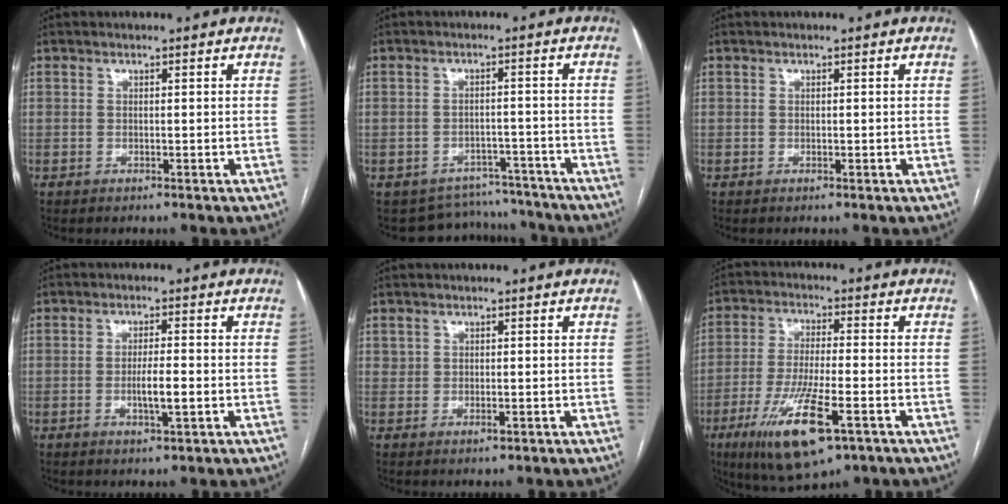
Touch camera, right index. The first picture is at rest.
{"total": 8.0, "force": [-7.3, 3.3, -0.8], "torque": [0.019, 0.028, -0.092]}
{"total": 0.0}
{"total": 4.1, "force": [-1.0, 0.5, 4.0], "torque": [-0.072, -0.004, -0.014]}
{"total": 1.1, "force": [0.1, 0.8, 0.7], "torque": [-0.016, 0.000, 0.004]}
{"total": 13.6, "force": [-6.5, 2.7, 11.7], "torque": [-0.228, -0.027, -0.107]}